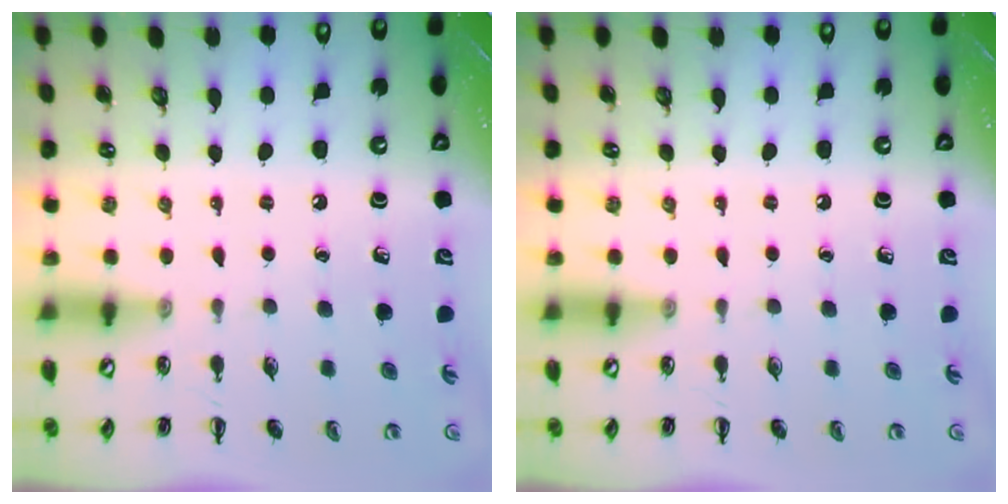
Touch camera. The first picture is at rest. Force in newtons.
{"total": 0.0}